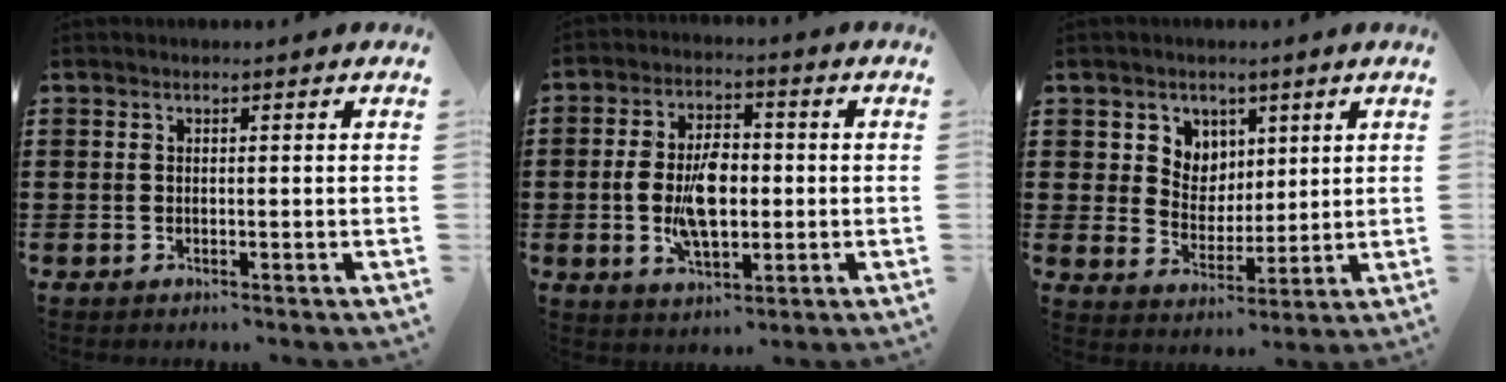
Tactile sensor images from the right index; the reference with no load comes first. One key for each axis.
{"total": 8.9, "fx": -0.8, "fy": 4.9, "fz": 7.4, "tx": -0.153, "ty": 0.002, "tz": -0.021}
{"total": 5.3, "fx": 2.9, "fy": 4.5, "fz": 0.0, "tx": -0.033, "ty": 0.001, "tz": 0.052}